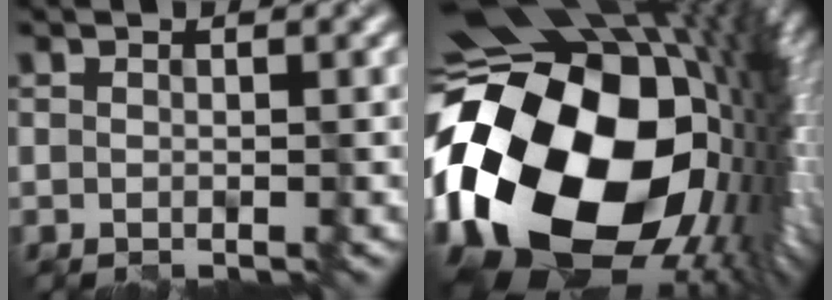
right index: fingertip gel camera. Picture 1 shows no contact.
{"total": 22.2, "force": [-2.5, 14.1, 16.9], "torque": [-0.340, -0.052, -0.034]}